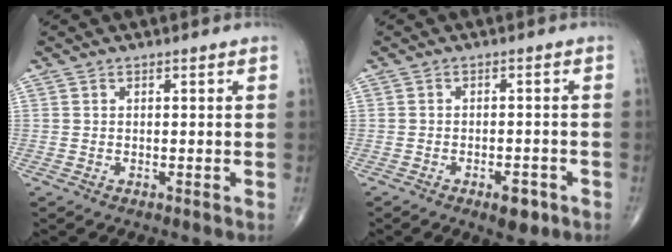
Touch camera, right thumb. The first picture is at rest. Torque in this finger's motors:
{"motor_torque": [1.47, 0.52, 0.01, -0.47, 0.08]}